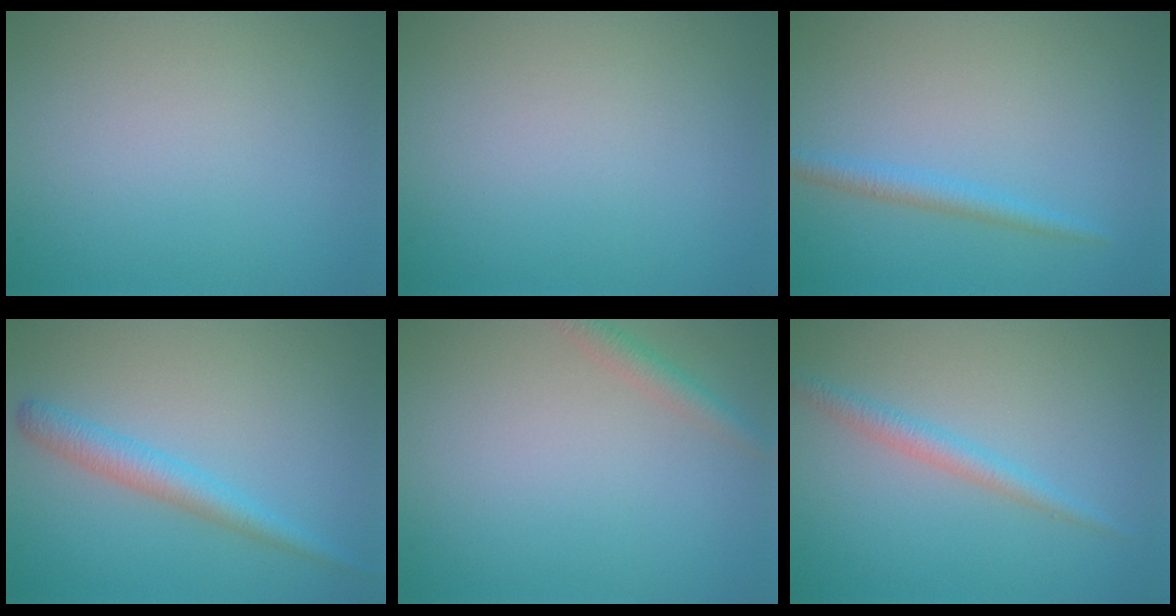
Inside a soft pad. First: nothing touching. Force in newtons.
{"total": 0.0}
{"total": 1.9, "press": 1.8, "slide": 0.2}
{"total": 2.8, "press": 2.8, "slide": 0.1}
{"total": 1.8, "press": 1.8, "slide": 0.1}
{"total": 2.0, "press": 2.0, "slide": 0.0}